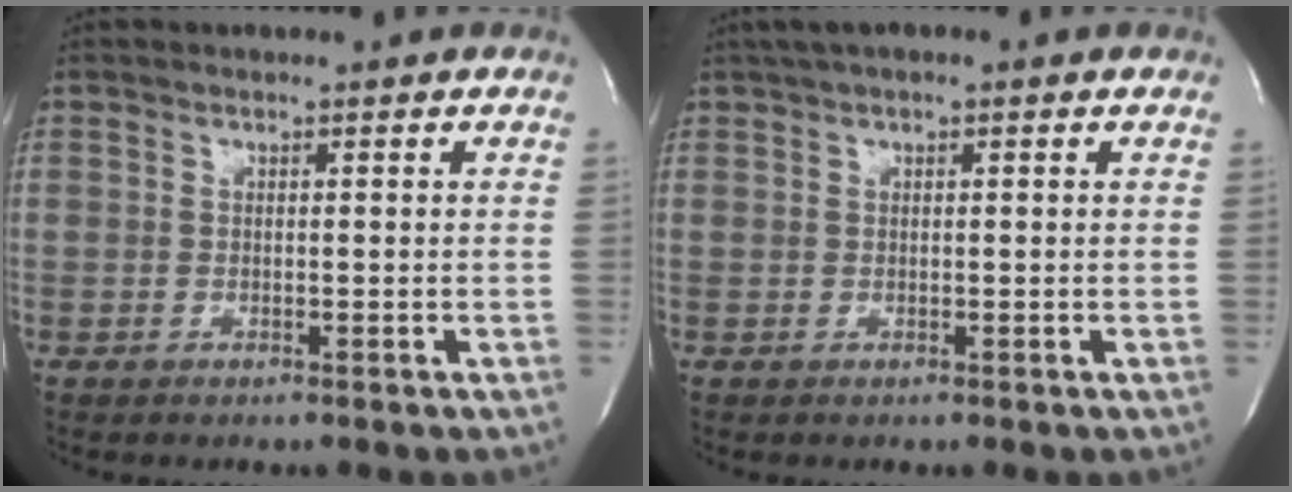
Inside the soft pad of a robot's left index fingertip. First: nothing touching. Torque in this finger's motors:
{"motor_torque": [-0.07, -0.18, 0.58, 0.07]}